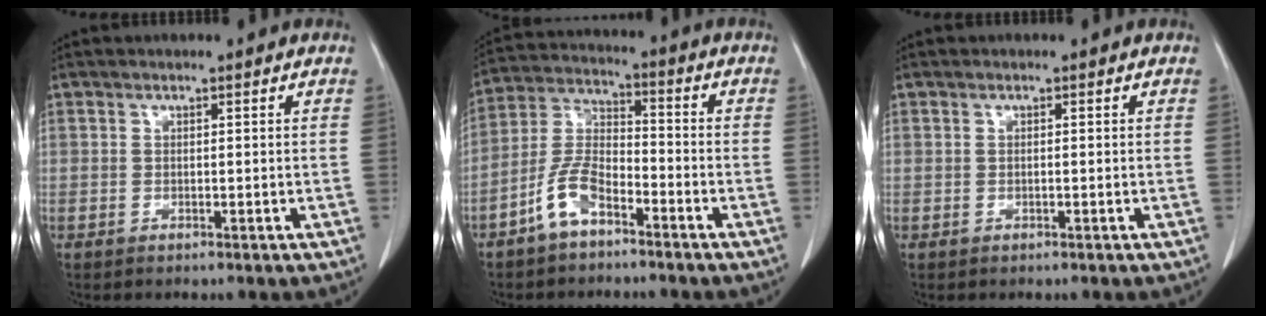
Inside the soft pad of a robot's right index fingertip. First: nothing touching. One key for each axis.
{"total": 7.8, "fx": -4.9, "fy": 3.2, "fz": 5.2, "tx": -0.122, "ty": 0.011, "tz": -0.102}
{"total": 0.0}